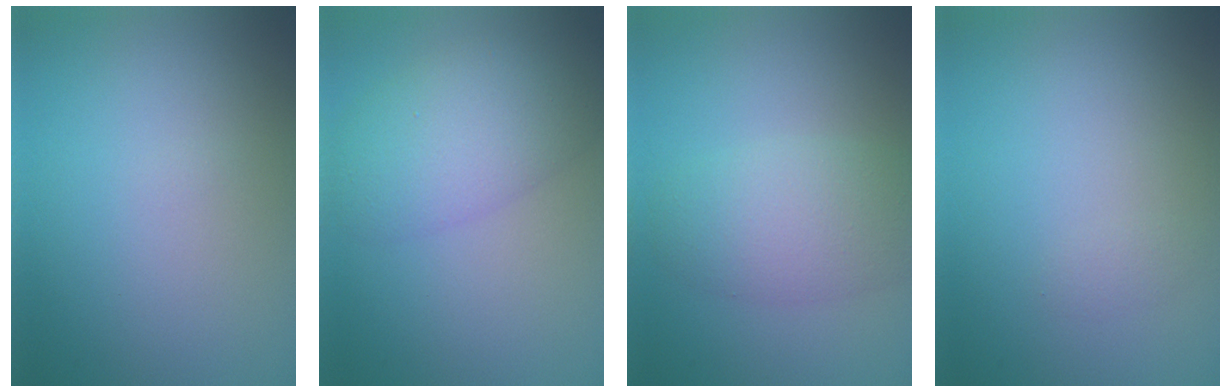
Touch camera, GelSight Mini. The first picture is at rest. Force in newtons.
{"total": 5.4, "press": 5.4, "slide": 0.2}
{"total": 4.4, "press": 4.3, "slide": 0.2}
{"total": 0.6, "press": 0.6, "slide": 0.0}